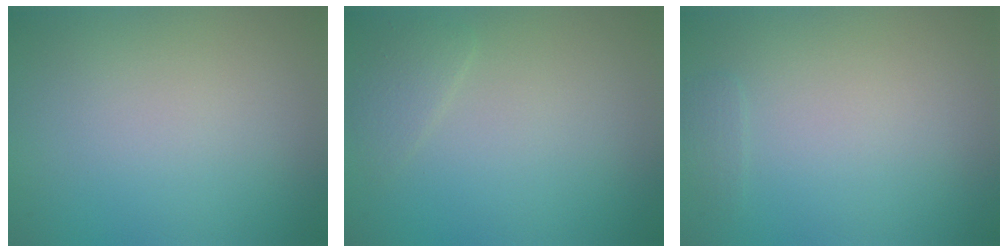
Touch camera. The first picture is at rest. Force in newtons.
{"total": 1.1, "press": 1.1, "slide": 0.1}
{"total": 0.7, "press": 0.7, "slide": 0.1}